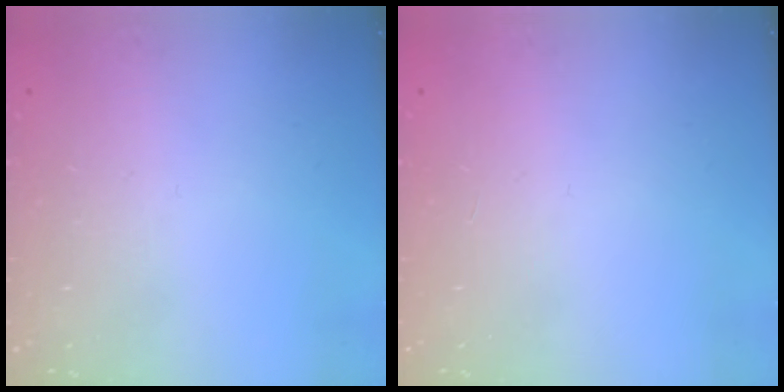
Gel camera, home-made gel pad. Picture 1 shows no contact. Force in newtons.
{"total": 0.0}